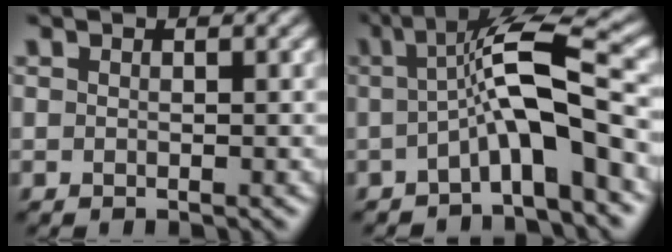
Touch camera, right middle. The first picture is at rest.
{"total": 6.9, "force": [-1.0, 1.3, 6.7], "torque": [-0.104, 0.017, -0.029]}